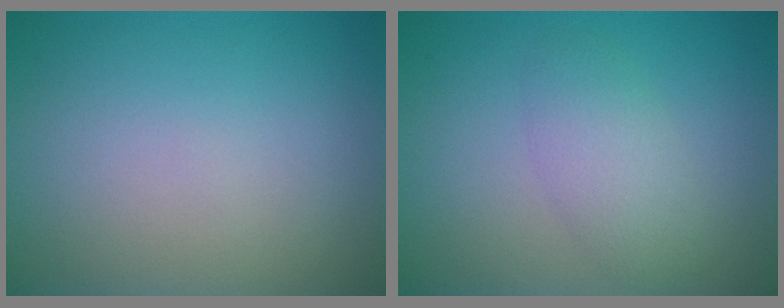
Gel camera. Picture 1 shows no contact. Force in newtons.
{"total": 2.7, "press": 2.7, "slide": 0.1}